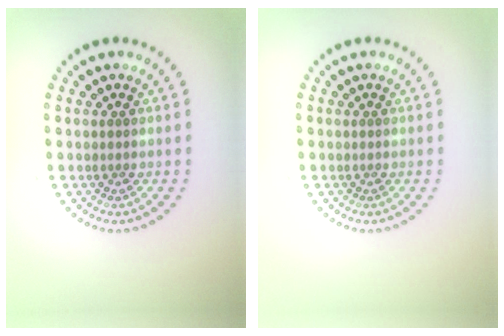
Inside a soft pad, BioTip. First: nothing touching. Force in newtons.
{"total": 0.0}